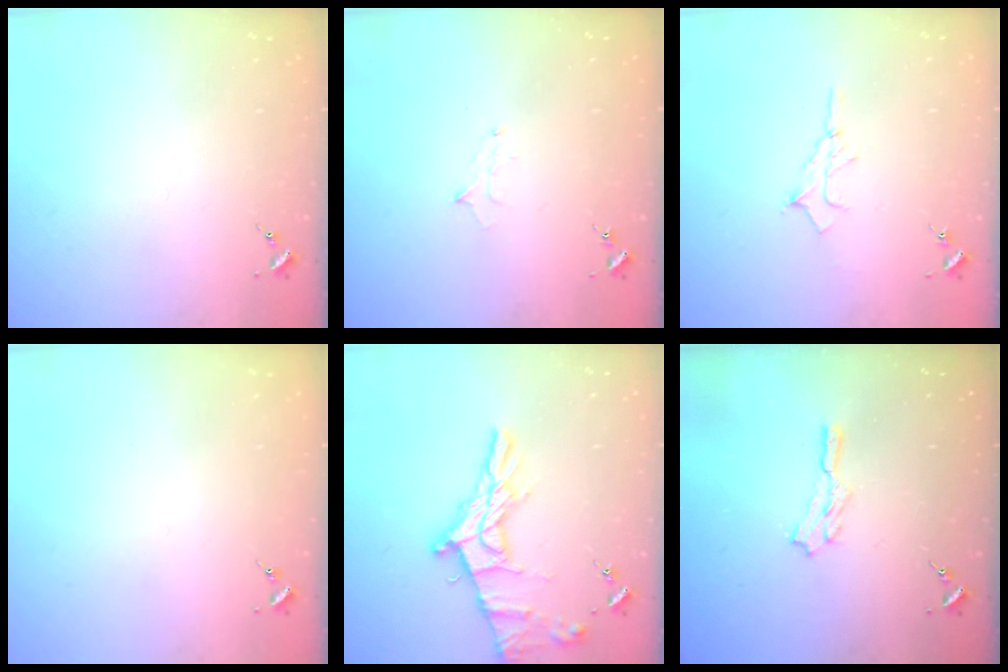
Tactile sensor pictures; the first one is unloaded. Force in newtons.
{"total": 5.8, "press": 5.7, "slide": 0.6}
{"total": 6.2, "press": 6.1, "slide": 0.8}
{"total": 0.0}
{"total": 16.2, "press": 16.1, "slide": 1.0}
{"total": 5.0, "press": 5.0, "slide": 0.8}